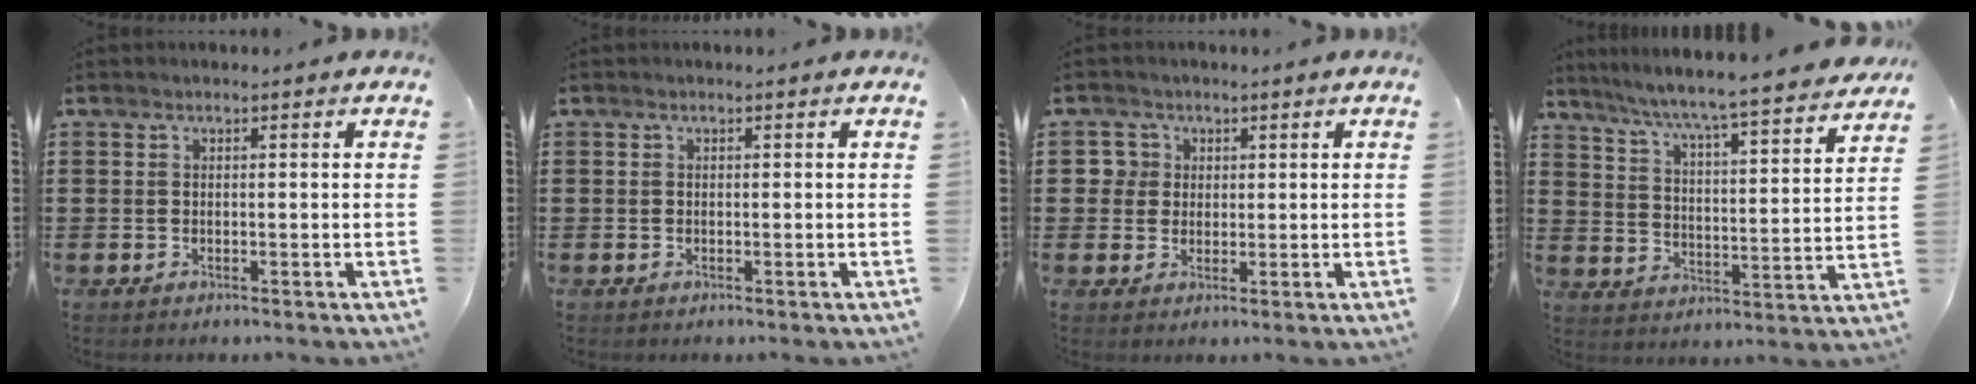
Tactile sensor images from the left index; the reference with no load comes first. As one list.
[{"total": 0.0}, {"total": 3.7, "force": [1.2, 3.4, 0.2], "torque": [-0.017, 0.010, 0.018]}, {"total": 5.9, "force": [5.4, -0.8, 2.3], "torque": [-0.070, -0.048, 0.082]}]